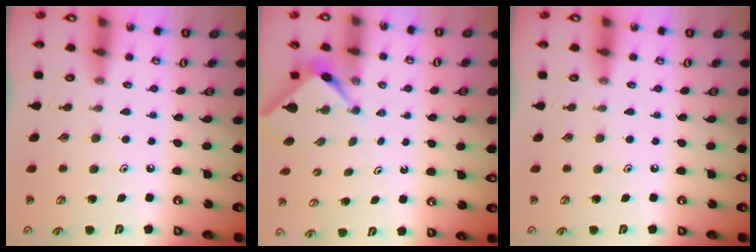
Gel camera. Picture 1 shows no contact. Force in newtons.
{"total": 2.3, "press": 2.2, "slide": 0.3}
{"total": 0.0}